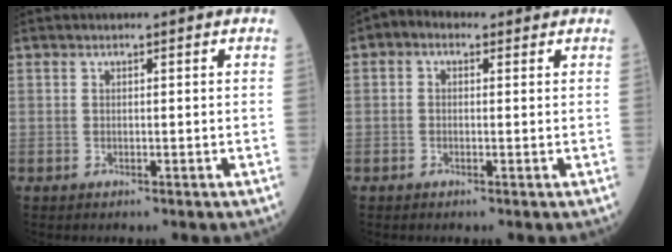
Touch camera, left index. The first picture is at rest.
{"total": 3.2, "force": [1.3, 2.3, 1.8], "torque": [-0.035, 0.025, 0.018]}